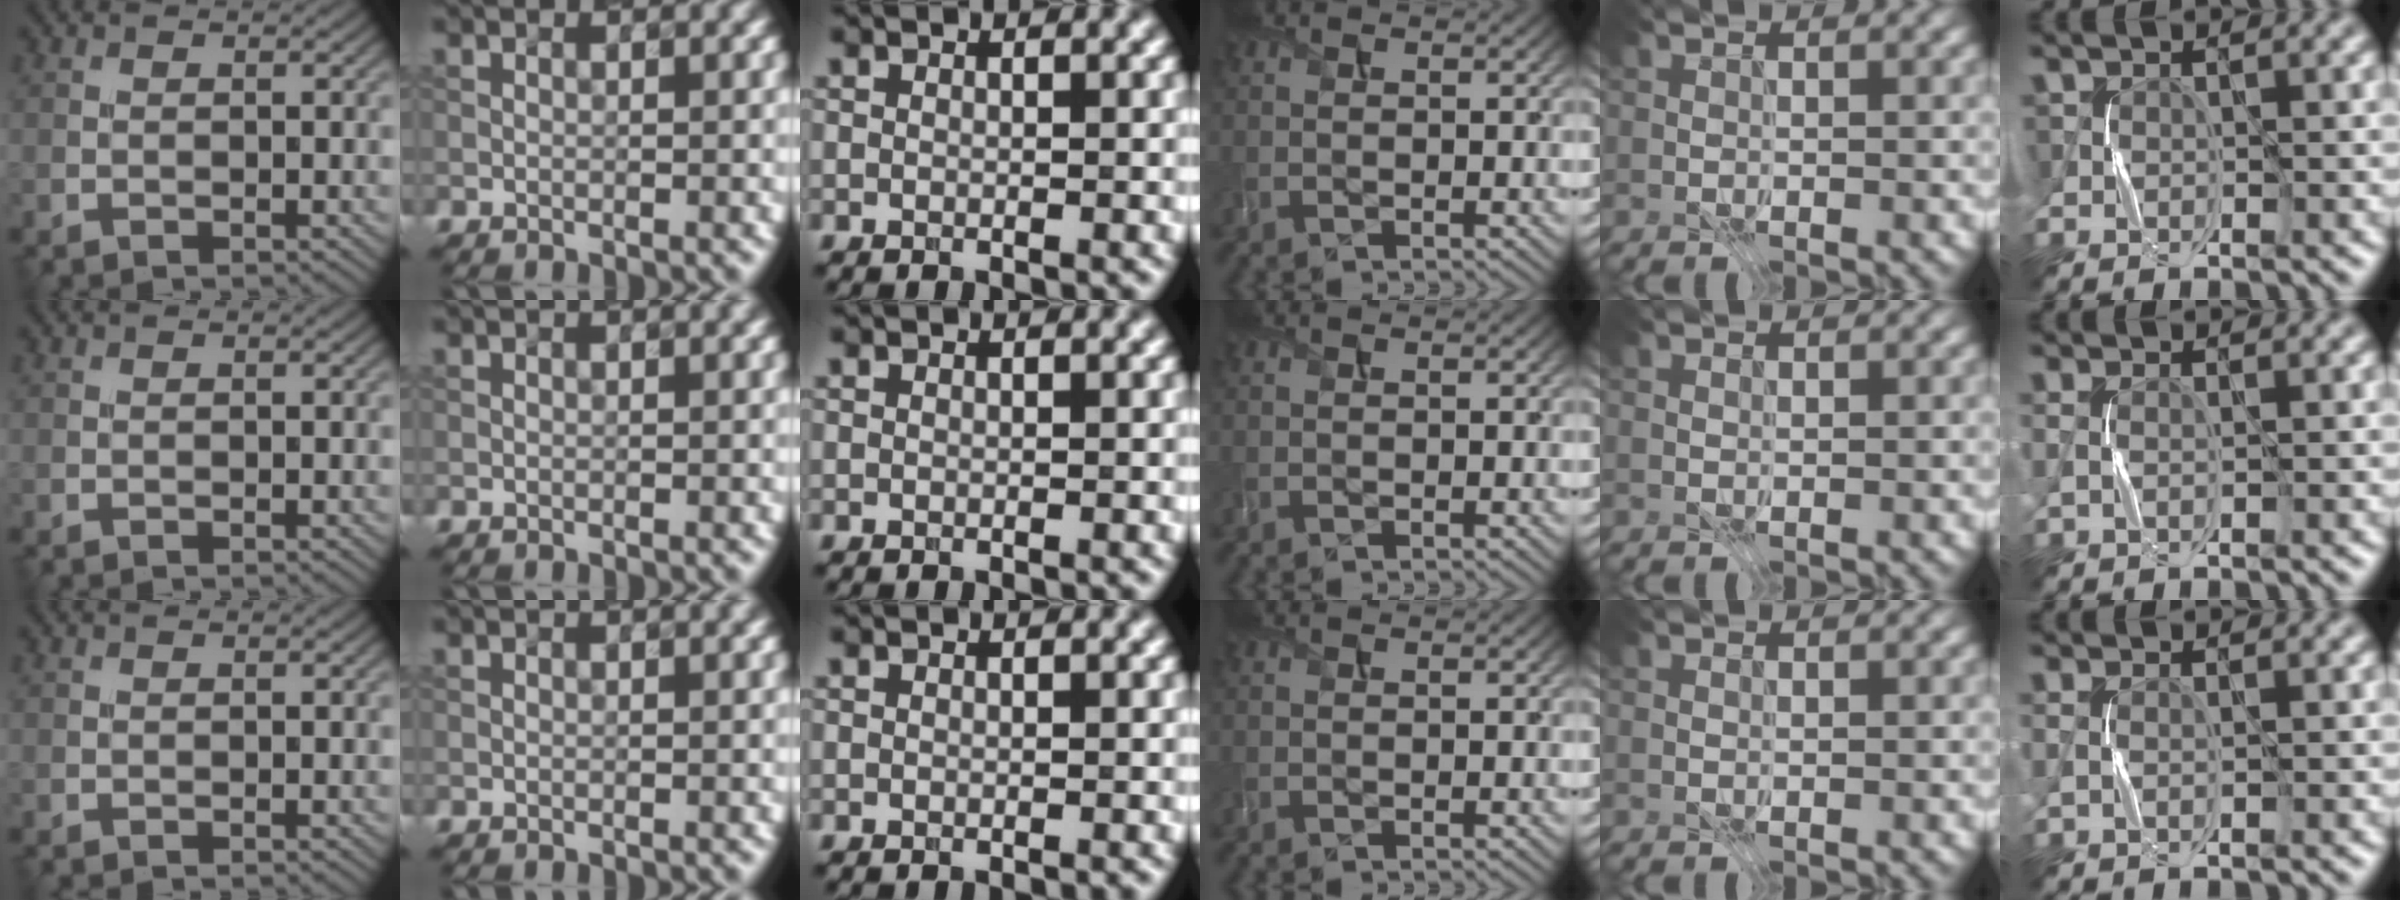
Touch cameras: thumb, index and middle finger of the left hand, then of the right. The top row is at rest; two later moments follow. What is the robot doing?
{"motion": "press", "object": "stapler"}